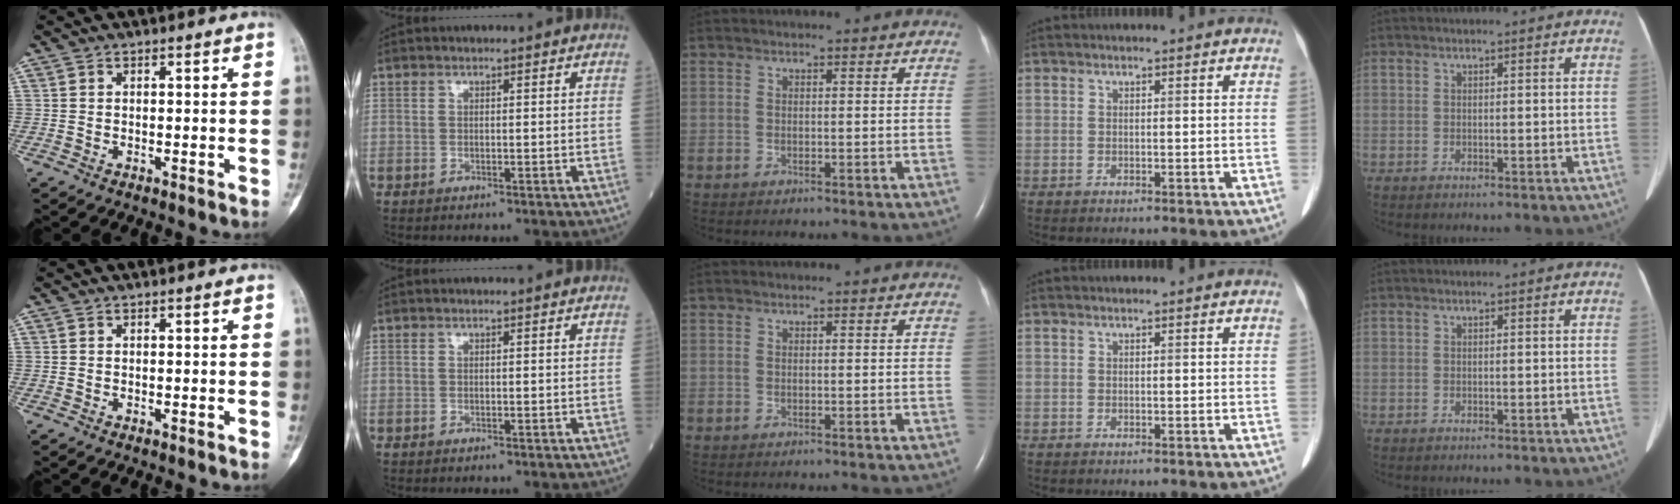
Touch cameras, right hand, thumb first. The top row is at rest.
{}